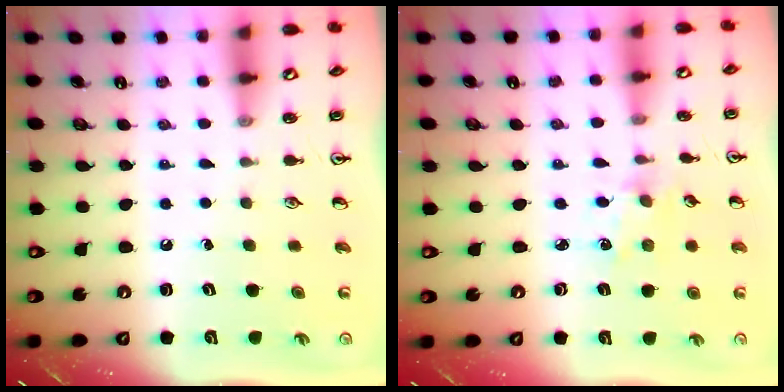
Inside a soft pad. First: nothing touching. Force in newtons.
{"total": 2.1, "press": 2.0, "slide": 0.3}